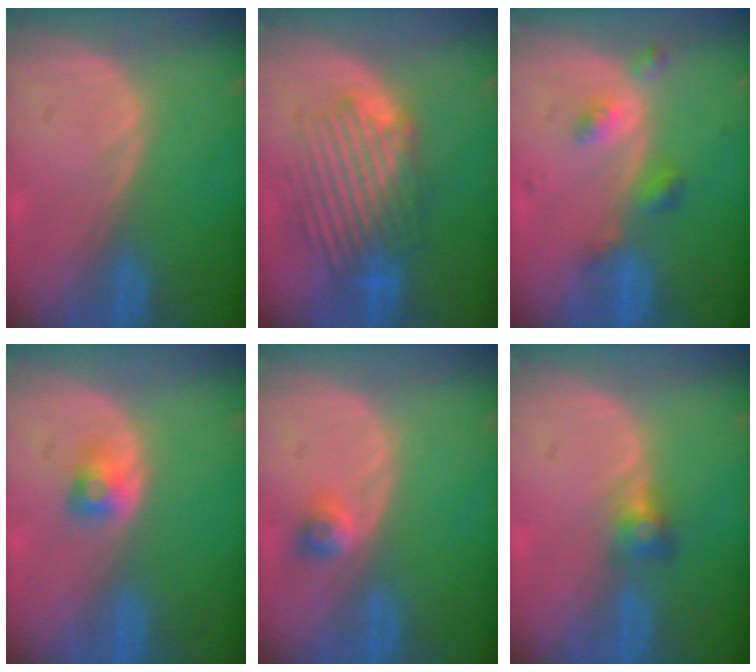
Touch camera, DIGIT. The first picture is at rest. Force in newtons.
{"total": 8.4, "press": 8.0, "slide": 2.5}
{"total": 4.4, "press": 3.9, "slide": 2.0}
{"total": 2.7, "press": 2.4, "slide": 1.1}
{"total": 2.4, "press": 2.0, "slide": 1.3}
{"total": 2.6, "press": 2.5, "slide": 0.7}